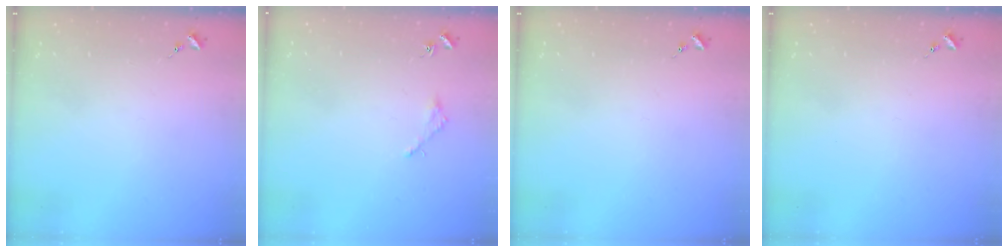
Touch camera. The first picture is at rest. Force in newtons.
{"total": 1.6, "press": 1.6, "slide": 0.2}
{"total": 0.0}
{"total": 0.0}